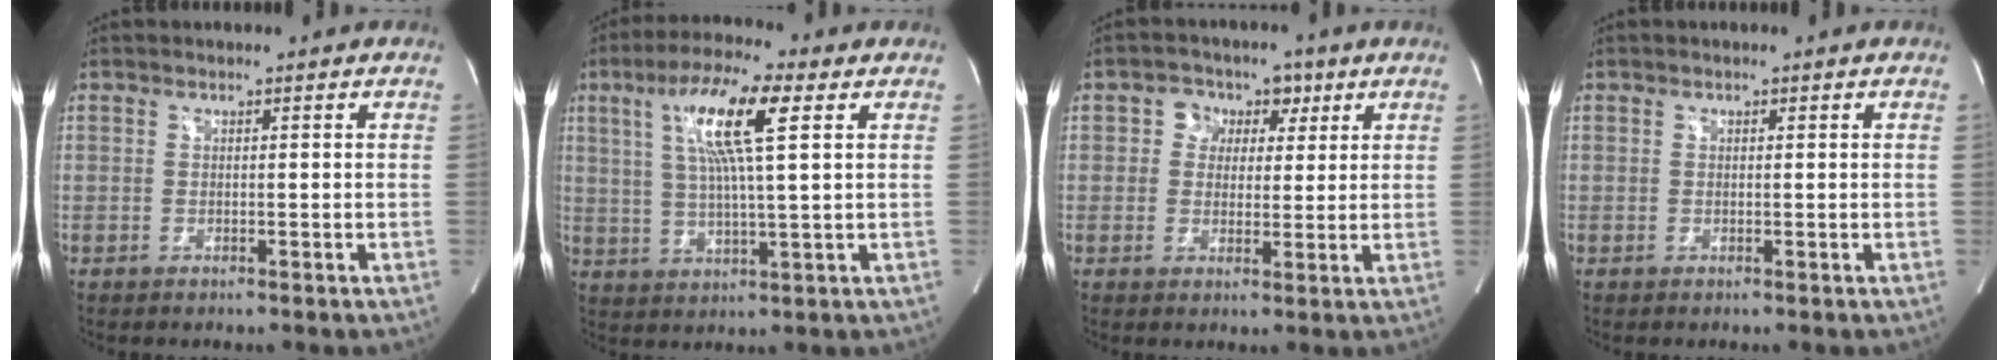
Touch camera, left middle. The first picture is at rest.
{"total": 12.0, "force": [4.3, 0.8, 11.2], "torque": [-0.214, 0.016, 0.075]}
{"total": 5.1, "force": [1.7, 4.5, 1.8], "torque": [-0.021, 0.024, 0.026]}
{"total": 0.0}